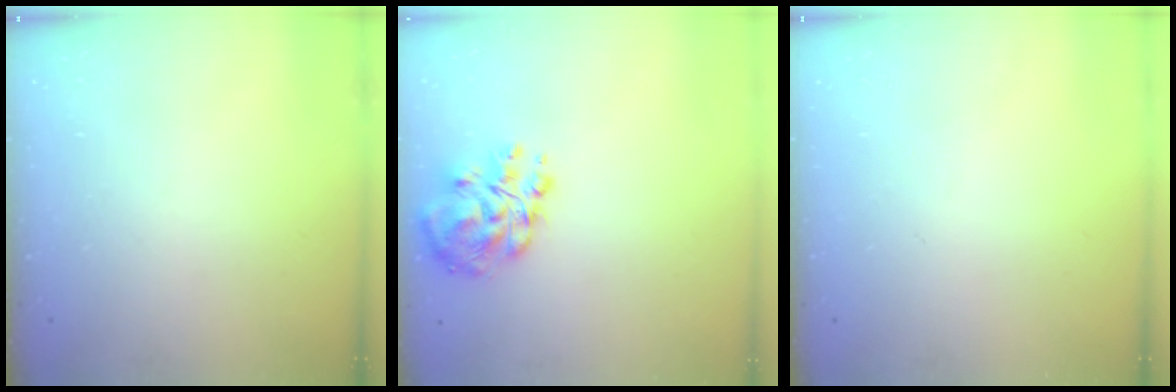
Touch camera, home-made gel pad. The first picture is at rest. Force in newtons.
{"total": 10.4, "press": 10.3, "slide": 1.5}
{"total": 0.0}